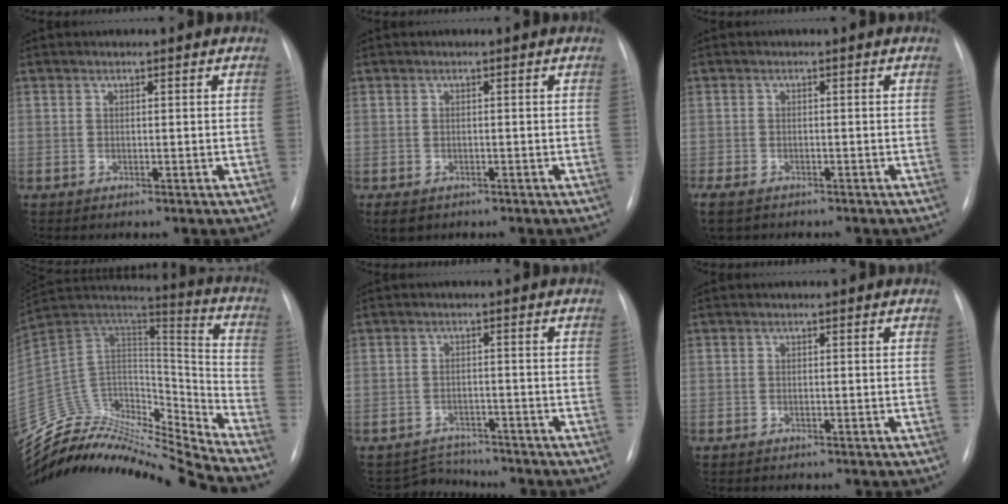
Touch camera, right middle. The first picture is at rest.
{"total": 4.3, "force": [-2.8, 2.7, 1.7], "torque": [-0.025, -0.006, -0.038]}
{"total": 6.1, "force": [-4.5, 2.8, 2.9], "torque": [-0.059, -0.013, -0.070]}
{"total": 28.4, "force": [-27.1, 2.9, 7.9], "torque": [-0.181, 0.026, -0.439]}
{"total": 4.2, "force": [-4.0, 0.8, -1.0], "torque": [0.009, 0.004, -0.060]}
{"total": 0.7, "force": [-0.7, 0.2, 0.2], "torque": [-0.007, -0.002, -0.009]}